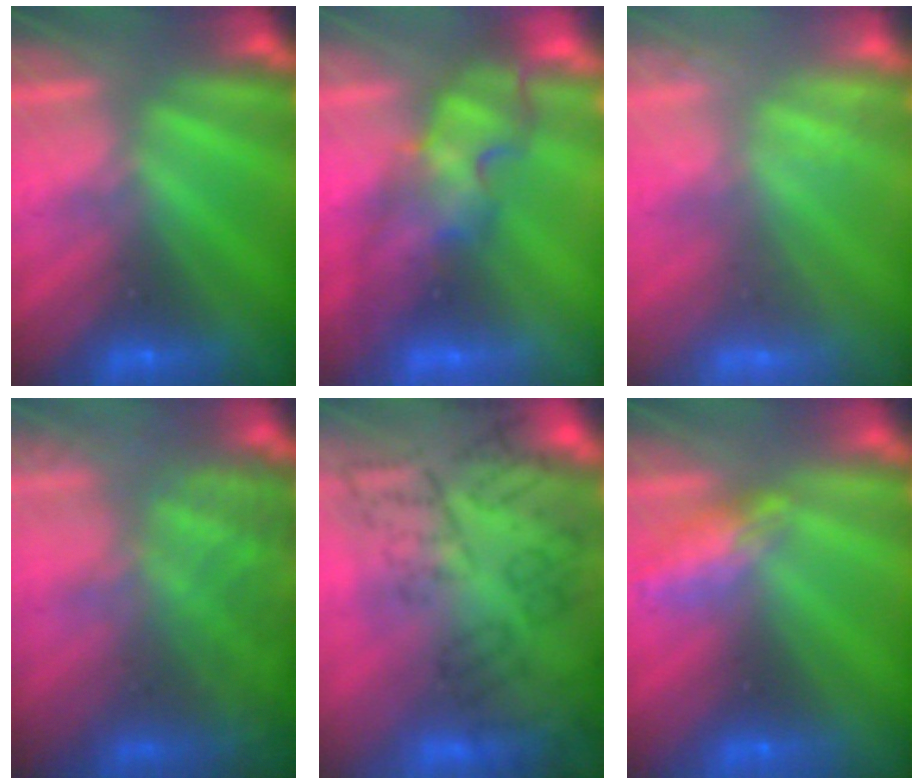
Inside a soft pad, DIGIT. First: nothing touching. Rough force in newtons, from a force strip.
{"total": 3.9}
{"total": 2.0}
{"total": 9.1}
{"total": 9.4}
{"total": 2.4}